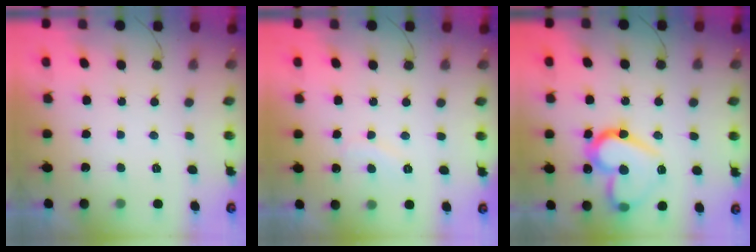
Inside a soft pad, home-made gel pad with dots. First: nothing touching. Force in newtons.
{"total": 6.0, "press": 6.0, "slide": 0.4}
{"total": 18.4, "press": 18.2, "slide": 2.0}